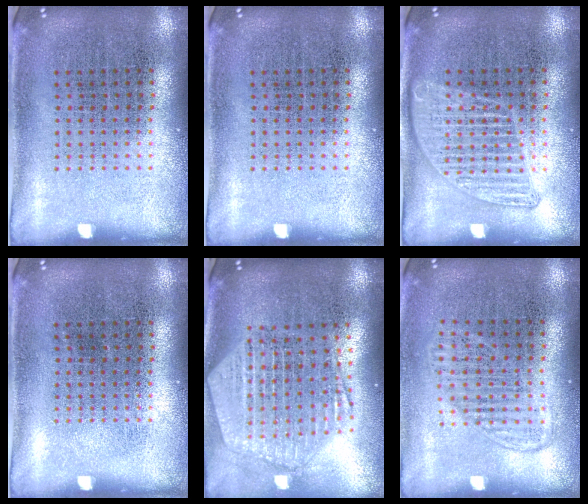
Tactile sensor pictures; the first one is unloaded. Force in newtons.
{"total": 0.0}
{"total": 1.3, "press": 1.3, "slide": 0.1}
{"total": 0.0}
{"total": 2.6, "press": 2.2, "slide": 1.3}
{"total": 1.3, "press": 1.2, "slide": 0.6}